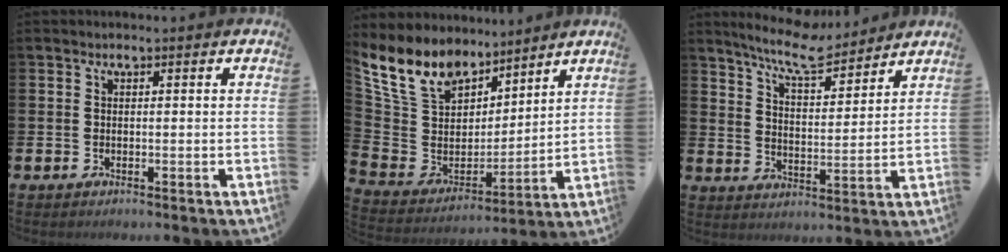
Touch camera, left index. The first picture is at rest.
{"total": 10.9, "force": [9.4, 5.0, 2.1], "torque": [-0.108, -0.060, 0.177]}
{"total": 9.0, "force": [8.1, 1.5, 3.5], "torque": [-0.089, -0.036, 0.146]}